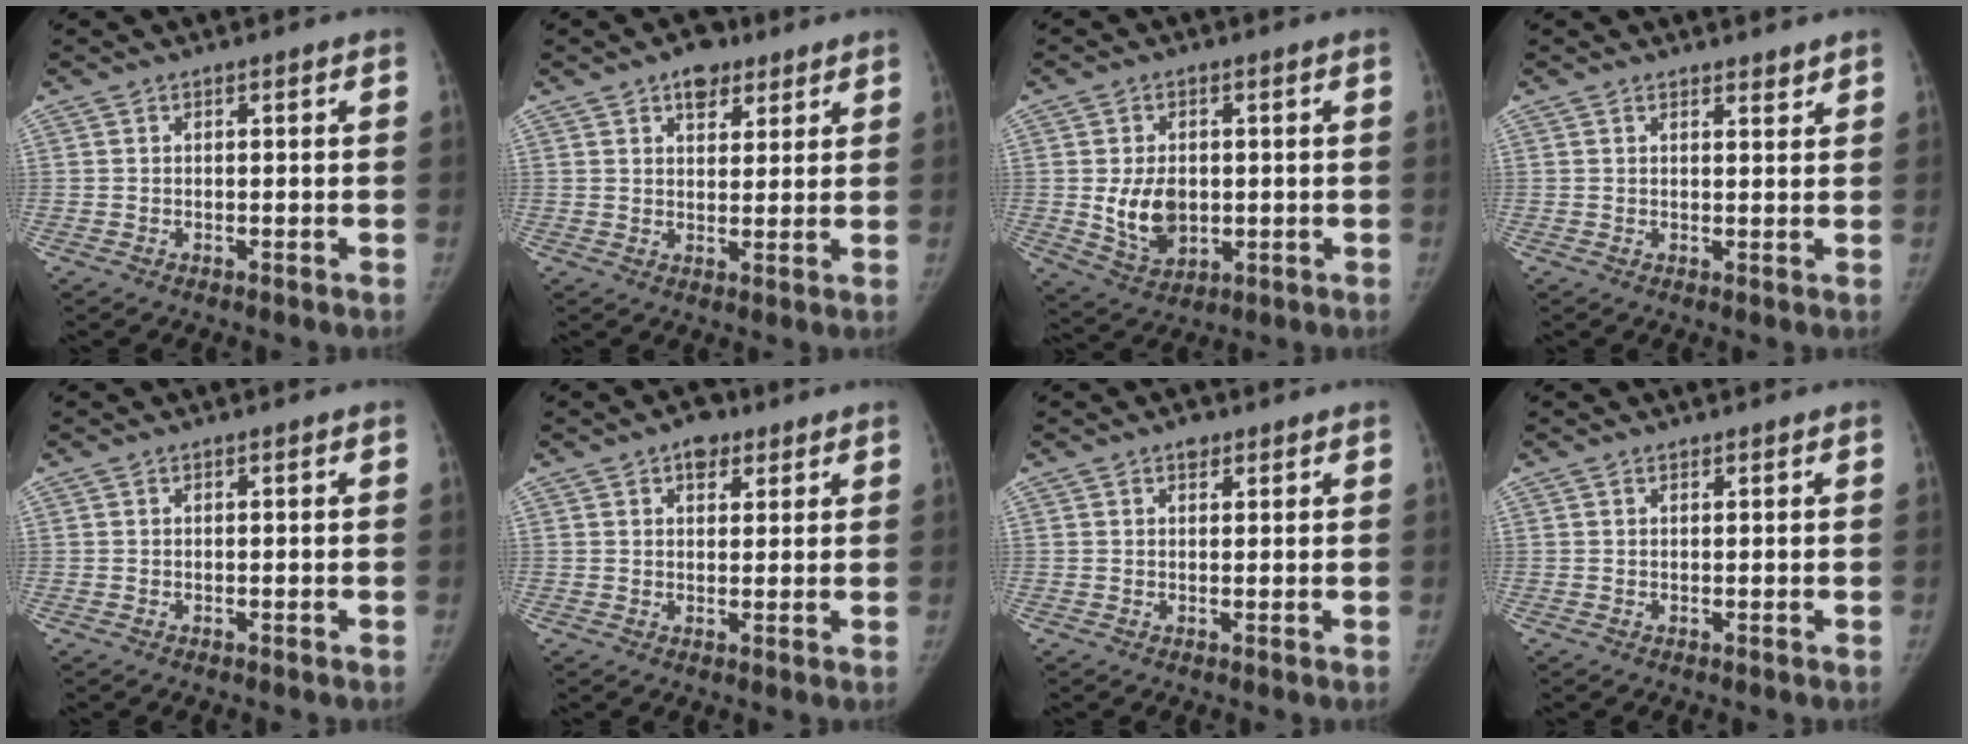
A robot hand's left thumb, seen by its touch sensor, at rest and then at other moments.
{"total": 5.9, "force": [3.6, 3.6, 2.9], "torque": [-0.013, -0.015, 0.053]}
{"total": 8.3, "force": [-0.2, 5.8, 5.9], "torque": [-0.081, -0.011, 0.011]}
{"total": 1.8, "force": [1.6, 0.5, 0.5], "torque": [0.002, -0.013, 0.023]}
{"total": 0.0}
{"total": 4.4, "force": [2.5, 2.9, 2.2], "torque": [-0.006, -0.007, 0.034]}
{"total": 1.8, "force": [1.1, 1.2, 0.8], "torque": [0.001, -0.004, 0.014]}
{"total": 0.0}